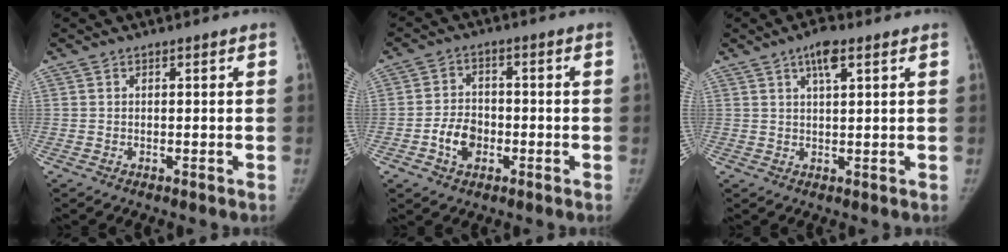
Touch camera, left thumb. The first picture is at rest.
{"total": 6.2, "force": [-2.1, 4.4, 3.9], "torque": [-0.053, 0.018, -0.039]}
{"total": 4.7, "force": [2.5, 1.0, 3.9], "torque": [-0.068, -0.004, 0.040]}